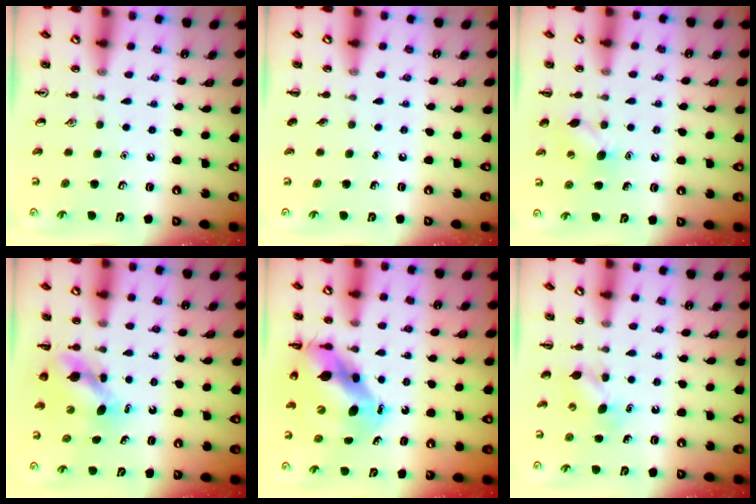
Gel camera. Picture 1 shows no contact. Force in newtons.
{"total": 0.0}
{"total": 6.7, "press": 6.6, "slide": 1.6}
{"total": 5.3, "press": 5.3, "slide": 0.3}
{"total": 10.9, "press": 10.5, "slide": 2.9}
{"total": 4.1, "press": 3.9, "slide": 1.3}